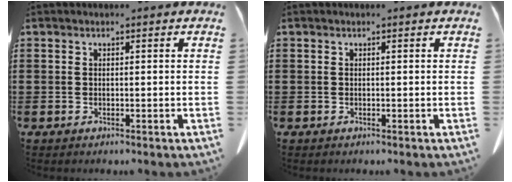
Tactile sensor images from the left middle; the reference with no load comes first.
{"total": 0.0}